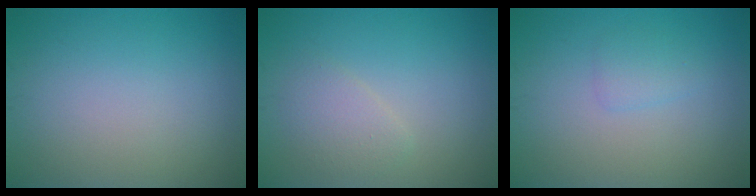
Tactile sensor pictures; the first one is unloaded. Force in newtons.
{"total": 1.9, "press": 1.9, "slide": 0.1}
{"total": 1.2, "press": 1.2, "slide": 0.1}